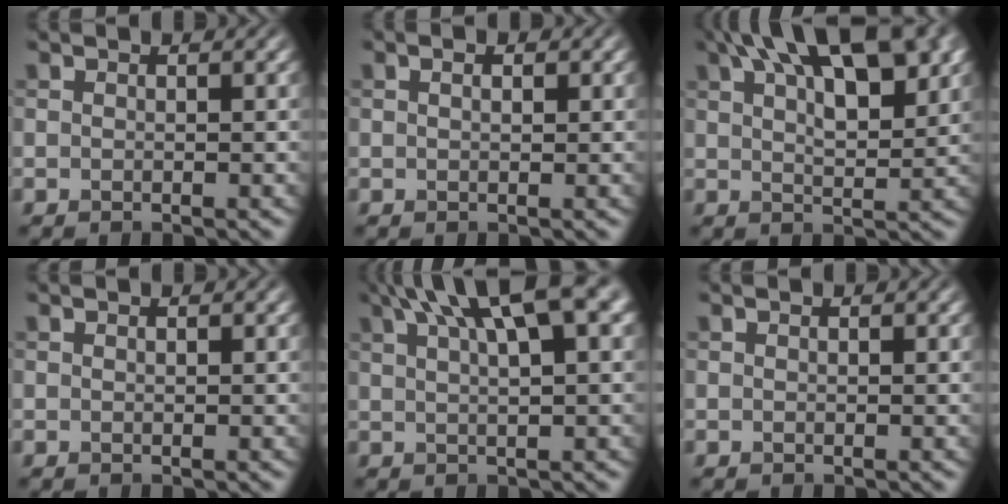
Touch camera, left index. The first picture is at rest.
{"total": 1.4, "force": [0.7, 0.7, 1.1], "torque": [-0.010, -0.009, 0.010]}
{"total": 14.2, "force": [7.6, 5.6, 10.6], "torque": [-0.145, 0.039, 0.093]}
{"total": 0.0}
{"total": 9.8, "force": [5.2, 2.6, 7.9], "torque": [-0.101, 0.029, 0.073]}
{"total": 0.0}